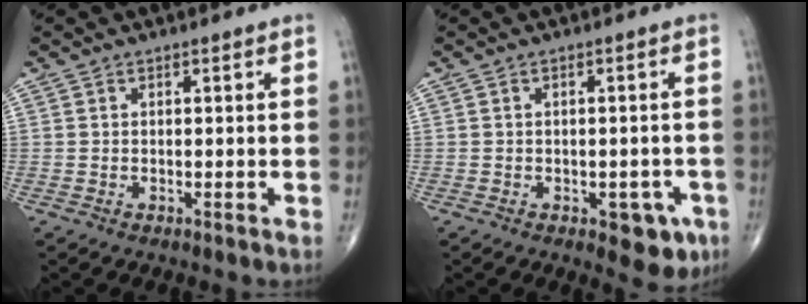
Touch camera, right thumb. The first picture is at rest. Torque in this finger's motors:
{"motor_torque": [0.55, 0.73, -0.01, -0.20, 0.01]}